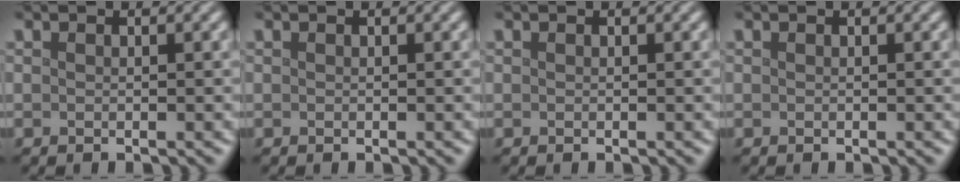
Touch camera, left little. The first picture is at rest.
{"total": 0.0}
{"total": 0.0}
{"total": 0.0}